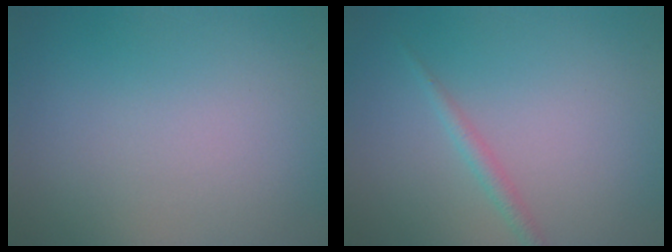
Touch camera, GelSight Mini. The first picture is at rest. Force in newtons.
{"total": 1.3, "press": 1.3, "slide": 0.1}